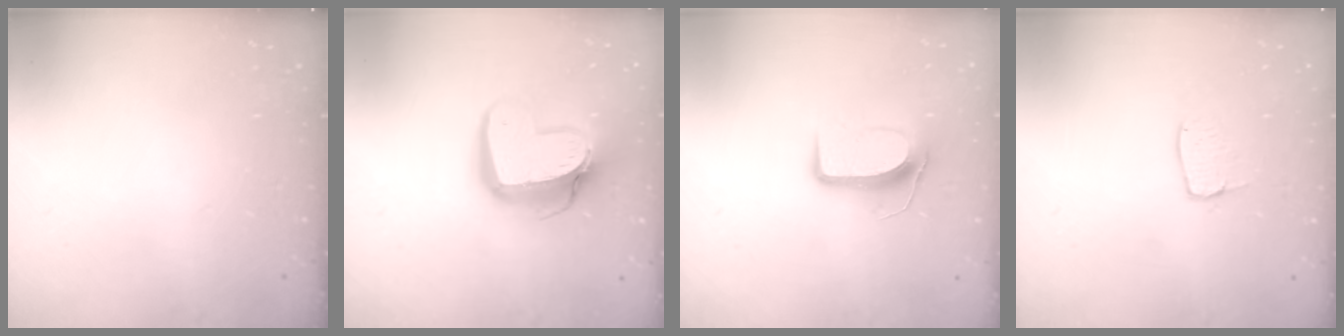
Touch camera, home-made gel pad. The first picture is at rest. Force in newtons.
{"total": 14.7, "press": 14.6, "slide": 1.4}
{"total": 9.5, "press": 9.5, "slide": 0.3}
{"total": 4.3, "press": 4.3, "slide": 0.2}